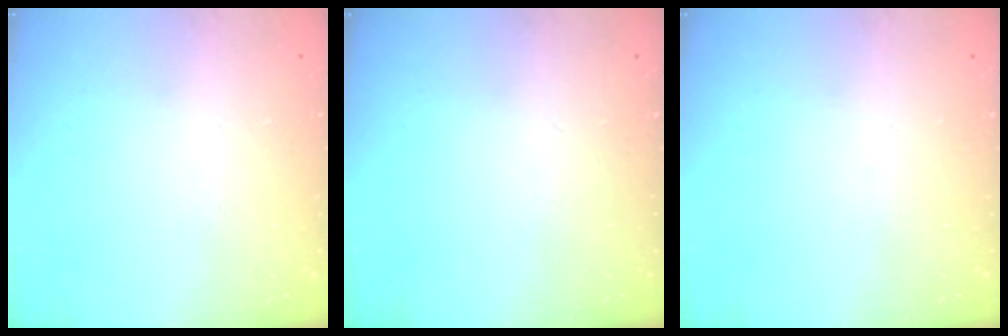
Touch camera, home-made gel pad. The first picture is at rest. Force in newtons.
{"total": 0.0}
{"total": 0.0}